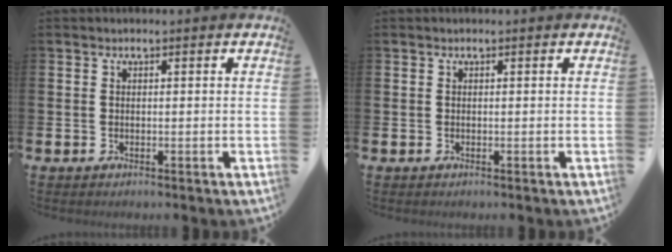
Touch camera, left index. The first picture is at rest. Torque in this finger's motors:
{"motor_torque": [0.00, 0.00, 0.00, 0.00]}